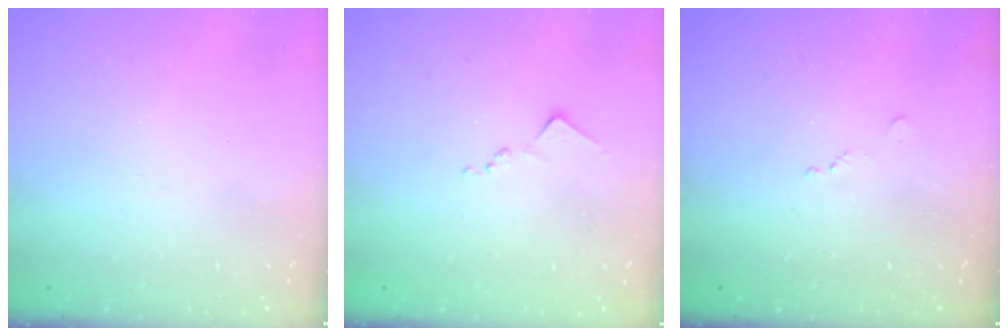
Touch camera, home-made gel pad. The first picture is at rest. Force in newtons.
{"total": 8.1, "press": 8.1, "slide": 0.6}
{"total": 6.7, "press": 6.6, "slide": 0.9}